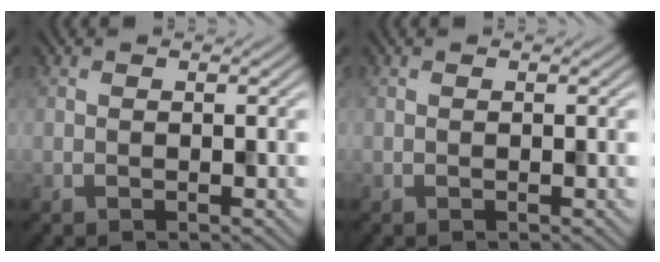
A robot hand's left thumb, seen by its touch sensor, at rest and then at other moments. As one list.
[{"total": 0.0}]